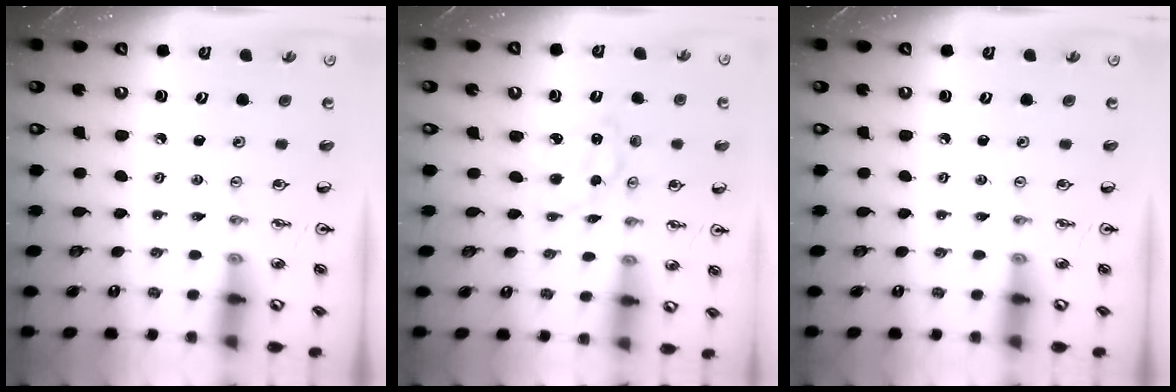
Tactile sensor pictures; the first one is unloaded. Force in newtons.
{"total": 2.5, "press": 2.5, "slide": 0.3}
{"total": 0.0}